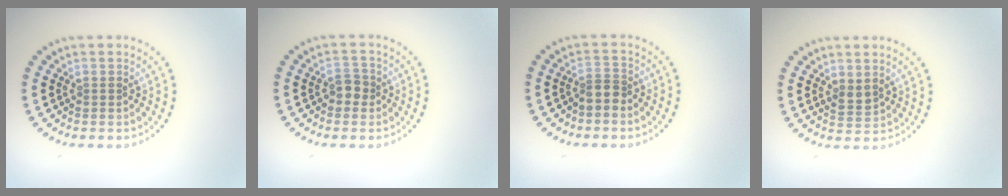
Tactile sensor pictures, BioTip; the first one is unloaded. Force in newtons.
{"total": 1.5, "press": 1.4, "slide": 0.5}
{"total": 1.9, "press": 1.5, "slide": 1.2}
{"total": 1.2, "press": 1.1, "slide": 0.5}